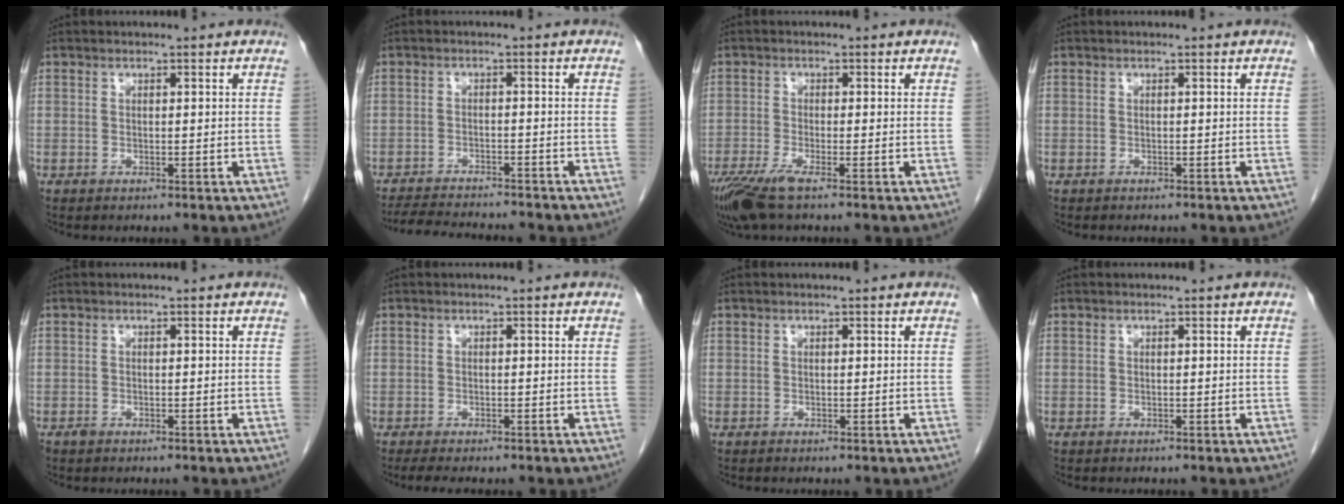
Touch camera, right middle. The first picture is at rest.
{"total": 9.9, "force": [-9.3, 0.8, 3.3], "torque": [-0.053, -0.010, -0.136]}
{"total": 5.6, "force": [-3.7, 0.5, 4.1], "torque": [-0.080, -0.016, -0.071]}
{"total": 0.5, "force": [-0.5, 0.2, 0.2], "torque": [-0.011, -0.001, -0.007]}
{"total": 0.6, "force": [-0.5, 0.3, 0.2], "torque": [-0.008, 0.000, -0.008]}
{"total": 3.6, "force": [-2.9, 0.9, 1.9], "torque": [-0.031, -0.011, -0.039]}
{"total": 0.0}
{"total": 0.0}